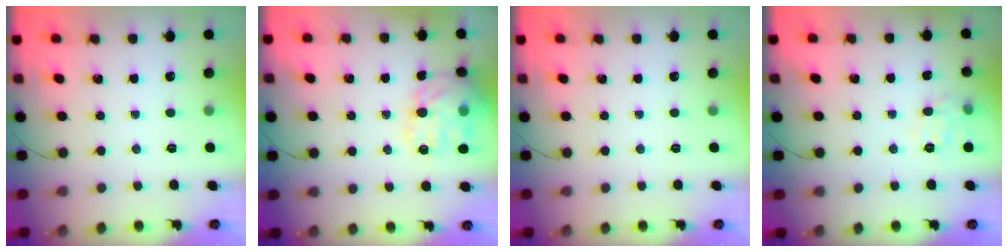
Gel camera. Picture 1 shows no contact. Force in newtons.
{"total": 14.8, "press": 14.7, "slide": 1.7}
{"total": 0.0}
{"total": 8.1, "press": 8.0, "slide": 1.1}